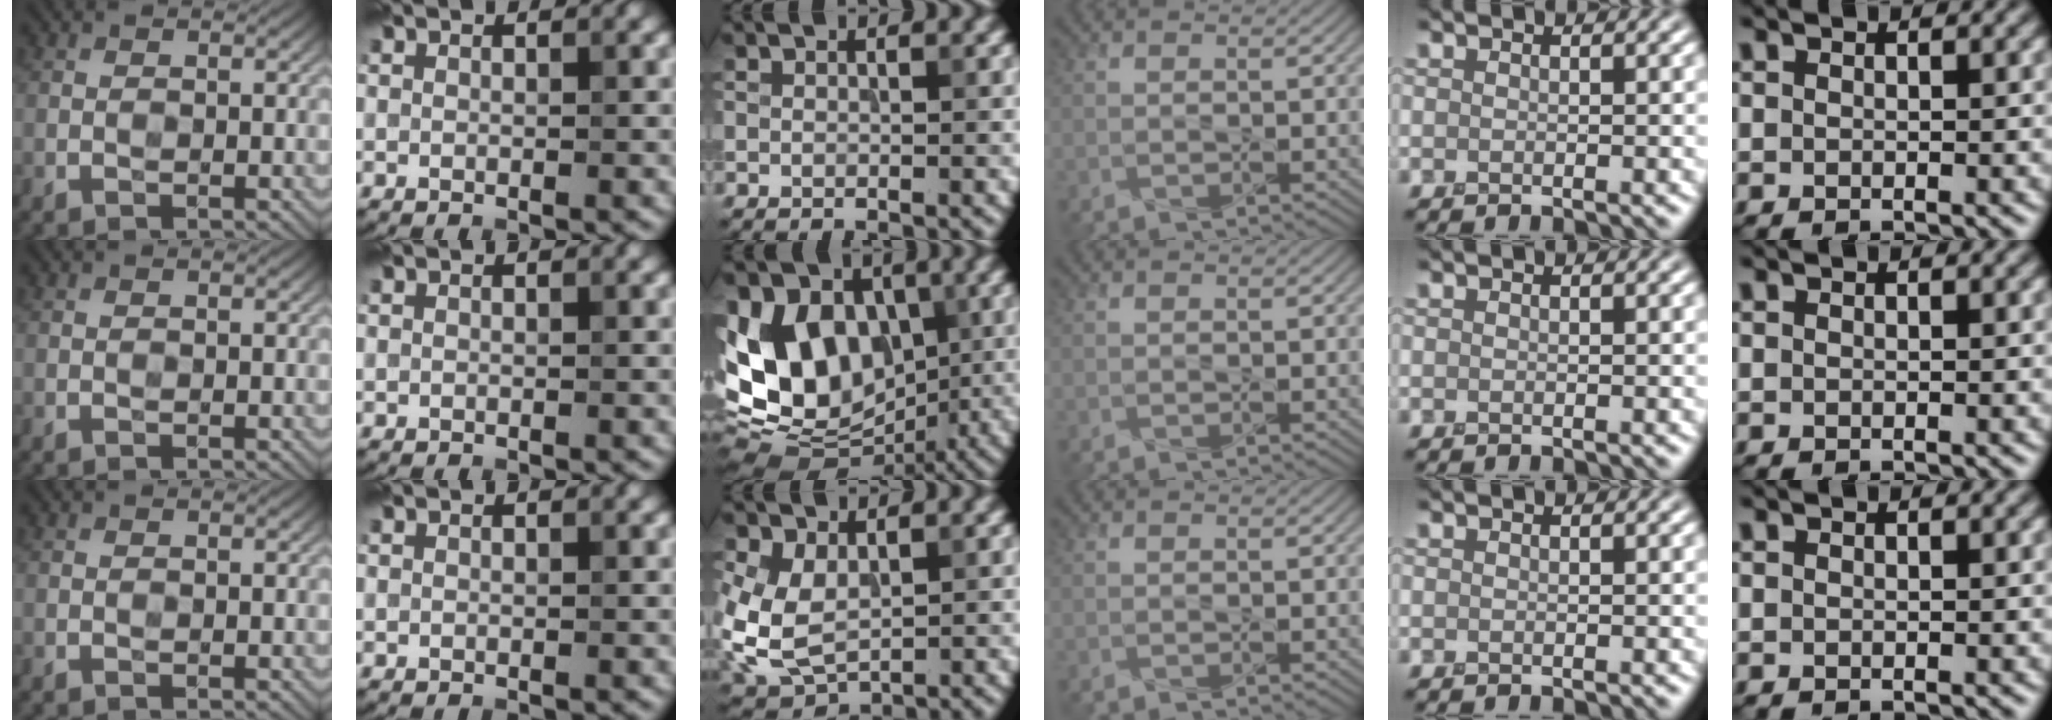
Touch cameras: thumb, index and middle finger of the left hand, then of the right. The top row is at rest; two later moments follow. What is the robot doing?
{"motion": "press", "object": "stapler"}